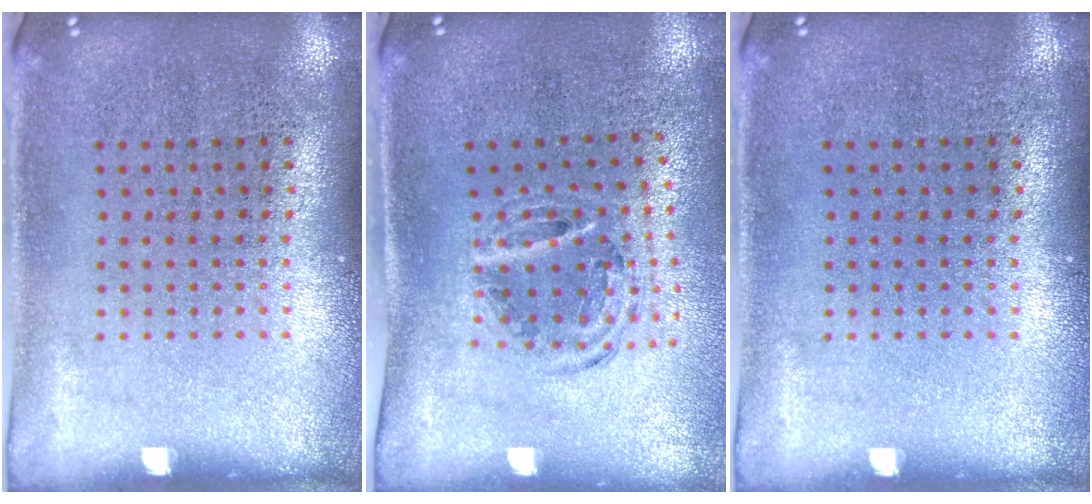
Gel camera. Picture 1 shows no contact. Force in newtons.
{"total": 0.9, "press": 0.9, "slide": 0.2}
{"total": 0.0}